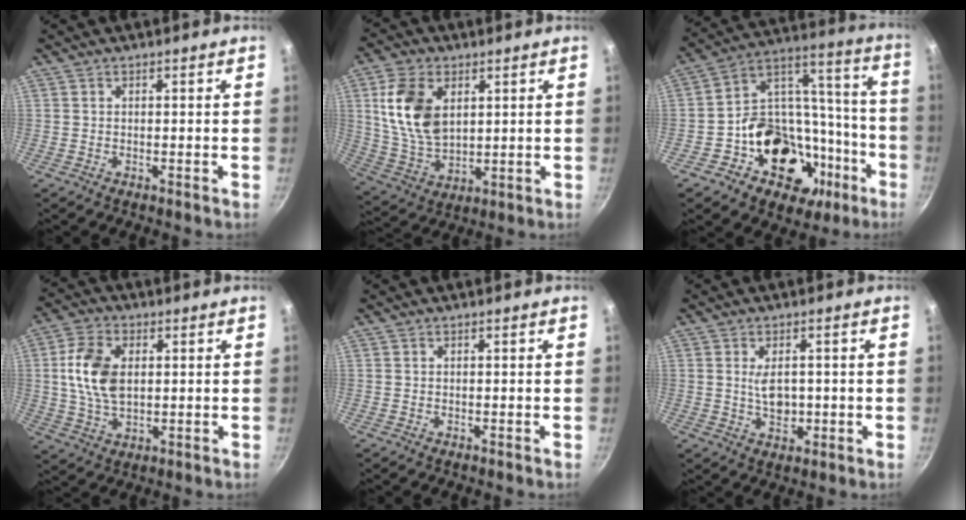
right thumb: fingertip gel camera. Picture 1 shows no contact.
{"total": 13.8, "force": [3.7, 8.8, 10.0], "torque": [-0.174, -0.019, 0.081]}
{"total": 24.8, "force": [-9.8, 18.4, 13.5], "torque": [-0.173, 0.089, -0.137]}
{"total": 11.0, "force": [1.5, 6.9, 8.4], "torque": [-0.151, 0.005, 0.026]}
{"total": 0.0}
{"total": 5.1, "force": [0.1, 3.1, 4.1], "torque": [-0.051, -0.006, 0.005]}